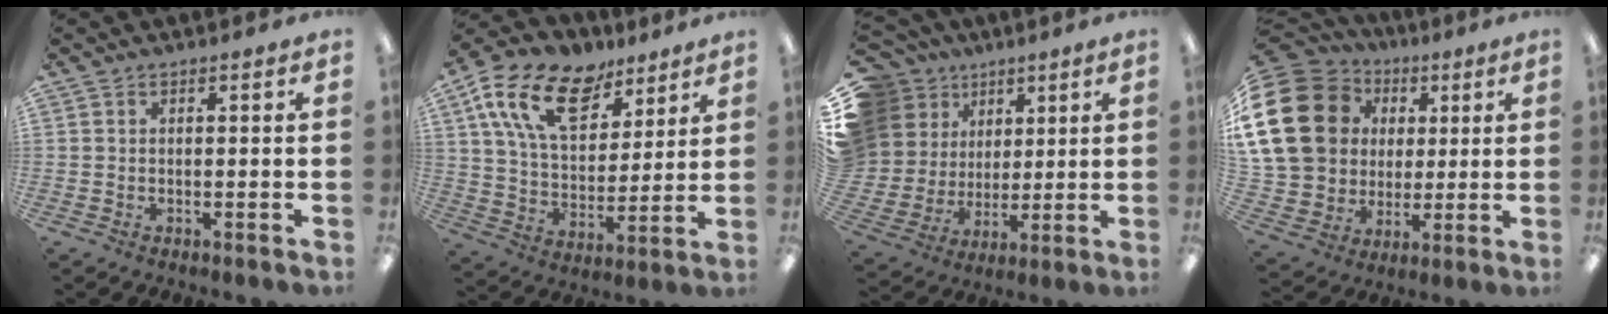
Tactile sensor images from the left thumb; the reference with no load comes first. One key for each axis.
{"total": 19.0, "fx": 11.0, "fy": 10.7, "fz": 11.3, "tx": -0.207, "ty": -0.040, "tz": 0.201}
{"total": 16.7, "fx": 6.6, "fy": 14.3, "fz": 5.6, "tx": -0.139, "ty": -0.037, "tz": 0.148}
{"total": 22.8, "fx": 5.8, "fy": 18.8, "fz": 11.6, "tx": -0.233, "ty": -0.003, "tz": 0.127}